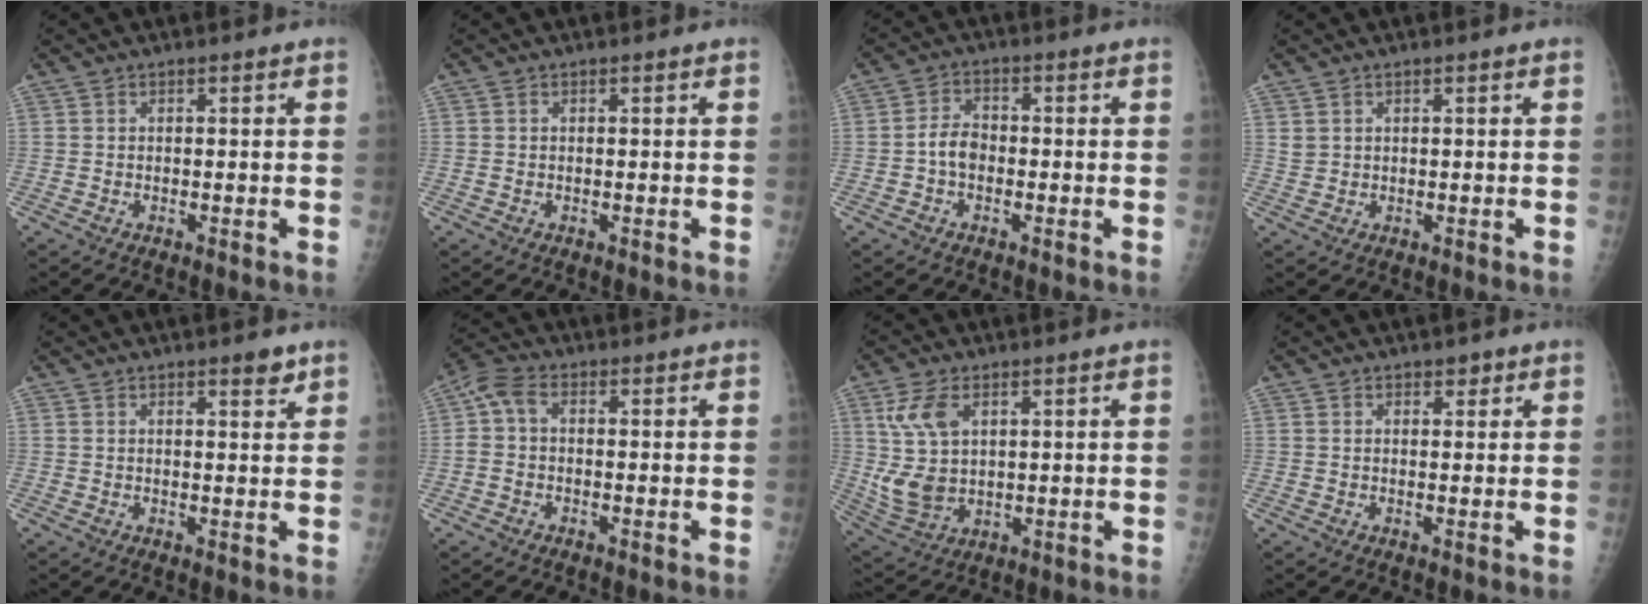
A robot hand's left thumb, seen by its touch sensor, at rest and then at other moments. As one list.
[{"total": 0.0}, {"total": 4.1, "force": [-1.1, 2.8, 2.7], "torque": [-0.039, 0.016, -0.026]}, {"total": 1.2, "force": [0.6, 1.0, 0.3], "torque": [0.007, -0.001, 0.012]}, {"total": 2.3, "force": [1.7, 0.6, 1.4], "torque": [-0.013, -0.011, 0.023]}, {"total": 4.7, "force": [0.1, 2.9, 3.7], "torque": [-0.081, 0.016, -0.007]}, {"total": 10.3, "force": [3.3, 6.2, 7.6], "torque": [-0.150, -0.012, 0.076]}, {"total": 1.5, "force": [1.0, 0.9, 0.6], "torque": [0.005, -0.004, 0.011]}]